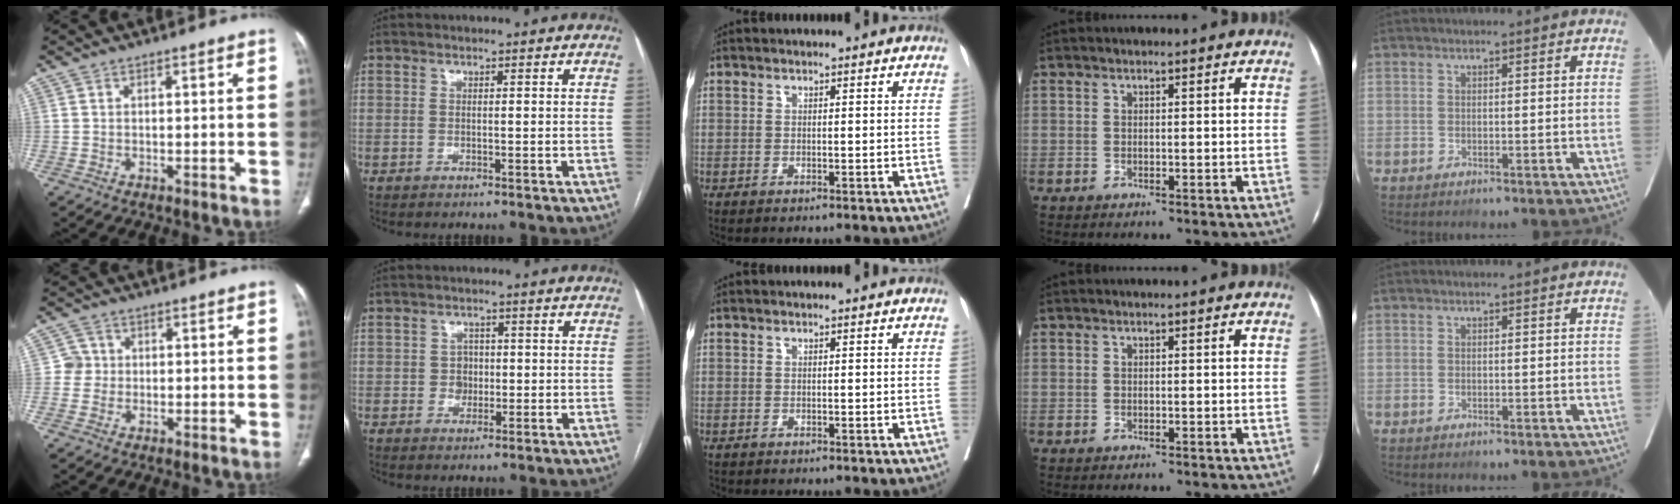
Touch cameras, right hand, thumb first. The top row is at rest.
{"thumb": {"total": 2.6, "force": [0.0, 2.6, 0.2], "torque": [0.018, 0.009, -0.007]}, "index": {"total": 2.5, "force": [-0.2, 2.3, 0.9], "torque": [-0.009, 0.007, 0.001]}}